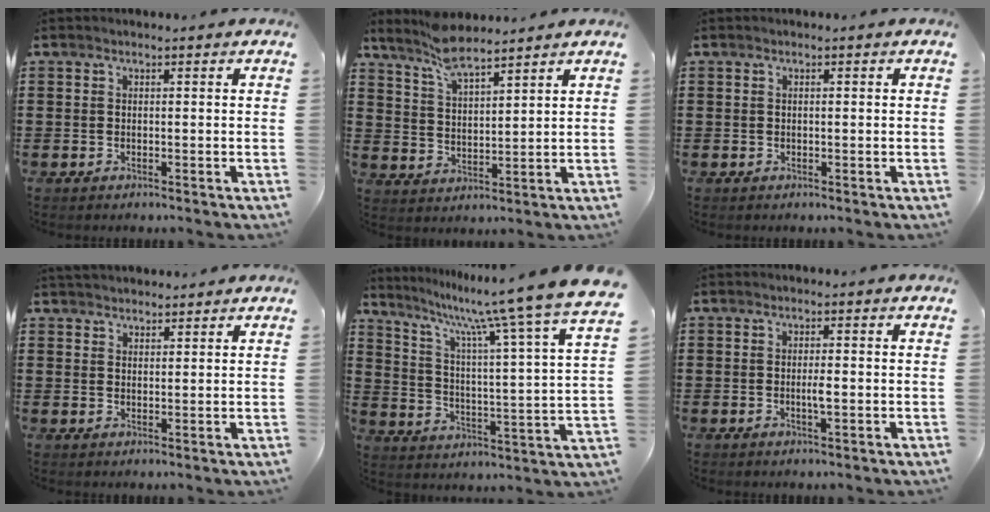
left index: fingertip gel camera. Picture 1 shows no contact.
{"total": 6.2, "force": [5.4, 1.3, 2.6], "torque": [-0.068, -0.013, 0.099]}
{"total": 0.5, "force": [0.0, 0.0, 0.5], "torque": [-0.009, -0.003, 0.000]}
{"total": 2.2, "force": [2.2, 0.4, -0.1], "torque": [-0.004, -0.001, 0.043]}
{"total": 9.8, "force": [8.4, -1.6, 4.9], "torque": [-0.114, -0.074, 0.123]}
{"total": 1.6, "force": [-0.3, 0.2, 1.6], "torque": [-0.030, 0.001, -0.006]}